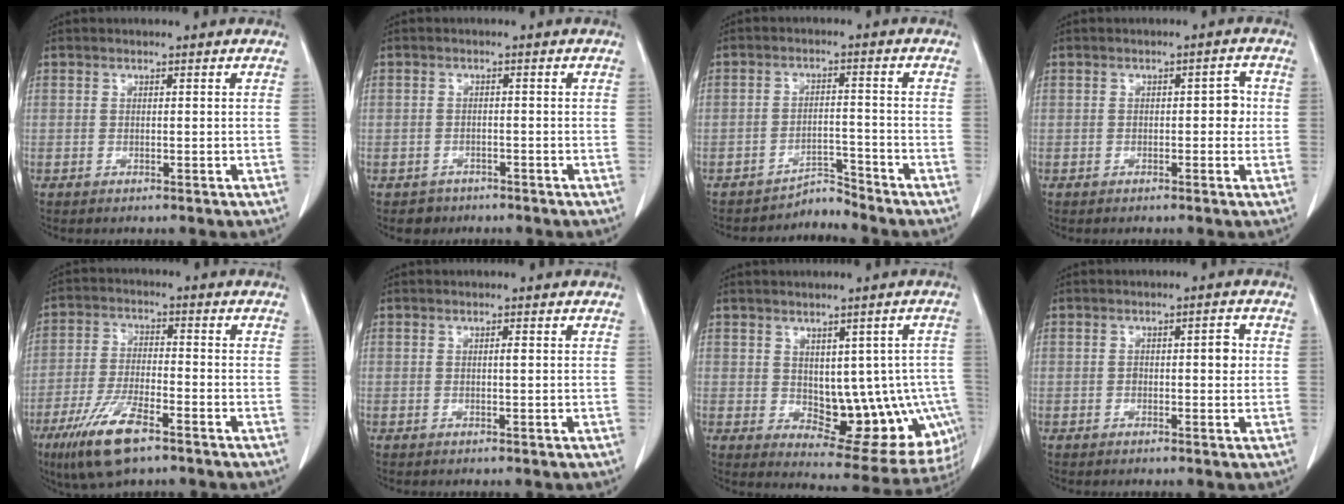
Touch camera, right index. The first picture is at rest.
{"total": 2.3, "force": [-1.5, 1.8, -0.3], "torque": [0.000, 0.009, -0.025]}
{"total": 3.3, "force": [-3.1, 0.0, -1.2], "torque": [0.027, 0.008, -0.046]}
{"total": 3.0, "force": [-0.2, 1.4, 2.6], "torque": [-0.026, 0.015, -0.004]}
{"total": 10.4, "force": [-6.5, 2.5, 7.7], "torque": [-0.159, -0.019, -0.116]}
{"total": 0.6, "force": [0.0, 0.0, 0.6], "torque": [-0.011, 0.000, 0.000]}
{"total": 15.3, "force": [-2.2, 8.1, 12.9], "torque": [-0.118, 0.012, -0.006]}
{"total": 2.8, "force": [0.1, 1.1, 2.6], "torque": [-0.036, 0.010, 0.001]}